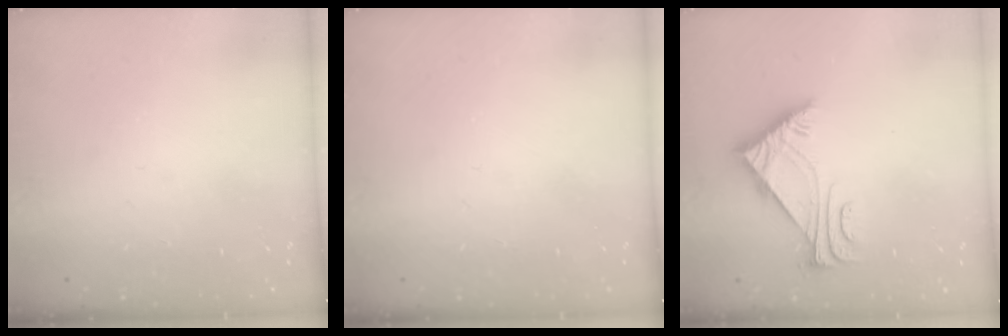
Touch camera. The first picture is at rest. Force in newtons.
{"total": 0.0}
{"total": 6.6, "press": 6.6, "slide": 1.0}